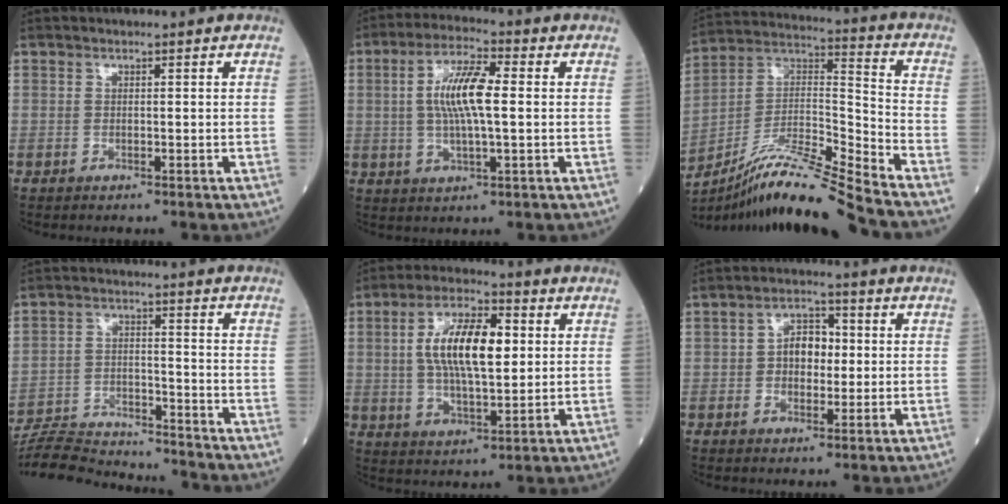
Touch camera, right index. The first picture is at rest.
{"total": 9.2, "force": [0.8, 1.7, 9.0], "torque": [-0.178, 0.010, 0.013]}
{"total": 16.9, "force": [-14.6, -1.6, 8.4], "torque": [-0.159, 0.013, -0.263]}
{"total": 14.3, "force": [-14.0, 1.0, 2.7], "torque": [-0.051, 0.005, -0.223]}
{"total": 12.1, "force": [1.9, 4.0, 11.2], "torque": [-0.213, 0.014, 0.034]}
{"total": 5.2, "force": [0.2, 3.3, 4.1], "torque": [-0.069, 0.017, 0.002]}